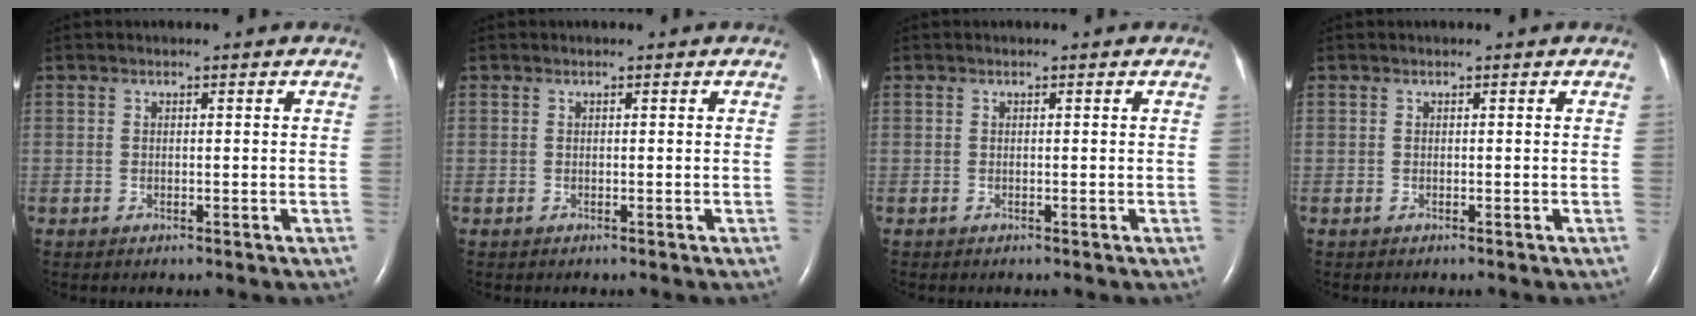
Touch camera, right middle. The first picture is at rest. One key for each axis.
{"total": 0.0}
{"total": 0.0}
{"total": 0.0}